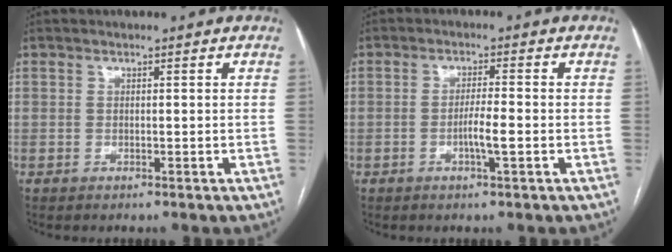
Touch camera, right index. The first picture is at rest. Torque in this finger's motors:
{"motor_torque": [0.85, 0.71, 0.04, 0.05]}